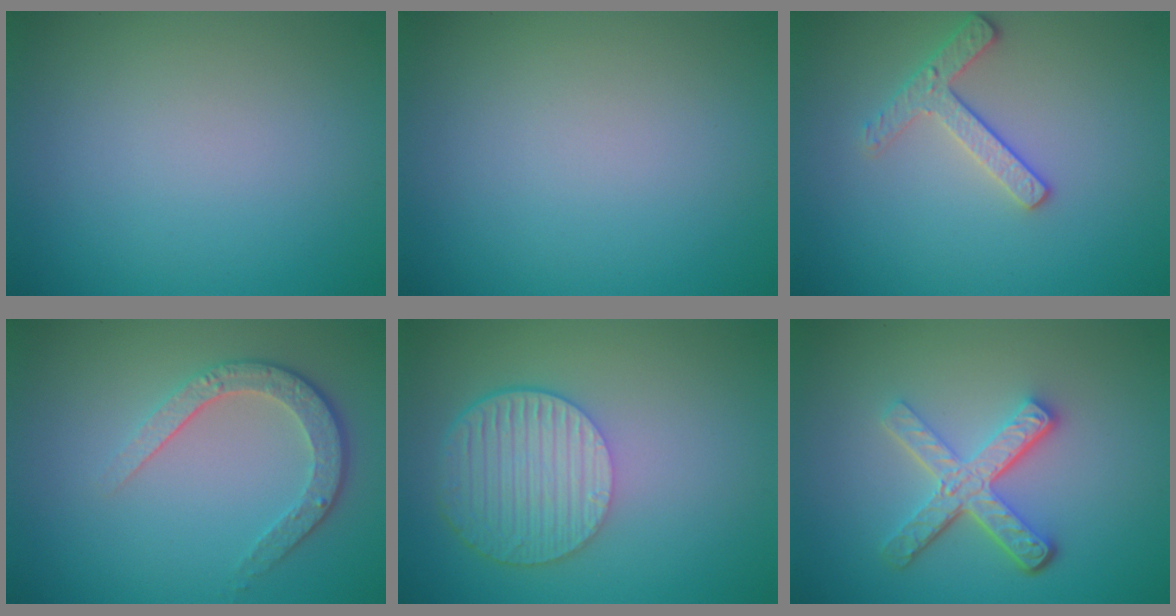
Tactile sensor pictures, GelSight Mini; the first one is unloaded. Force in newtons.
{"total": 0.0}
{"total": 2.5, "press": 2.4, "slide": 0.7}
{"total": 3.6, "press": 2.8, "slide": 2.2}
{"total": 6.2, "press": 4.4, "slide": 4.3}
{"total": 5.0, "press": 3.6, "slide": 3.5}